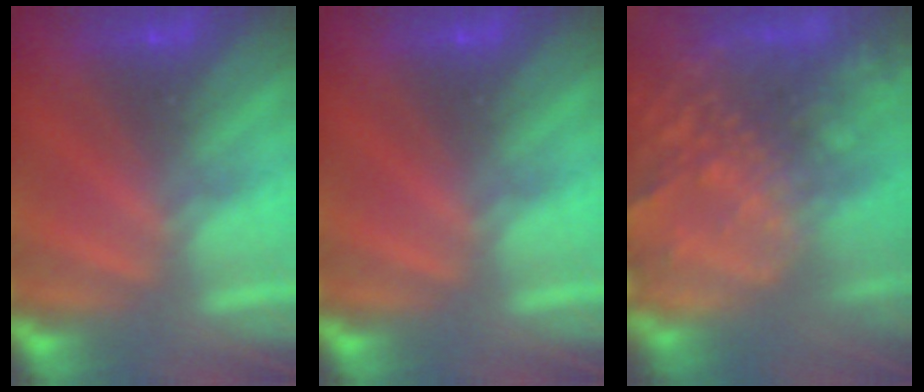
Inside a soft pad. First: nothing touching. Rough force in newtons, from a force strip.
{"total": 0.0}
{"total": 8.5}